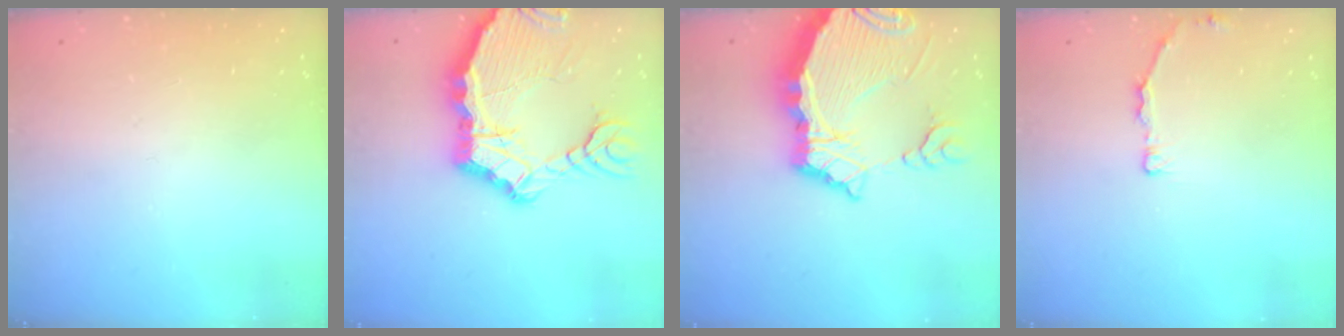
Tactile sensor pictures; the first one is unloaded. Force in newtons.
{"total": 12.4, "press": 12.3, "slide": 1.6}
{"total": 11.4, "press": 11.3, "slide": 1.6}
{"total": 3.6, "press": 3.6, "slide": 0.3}